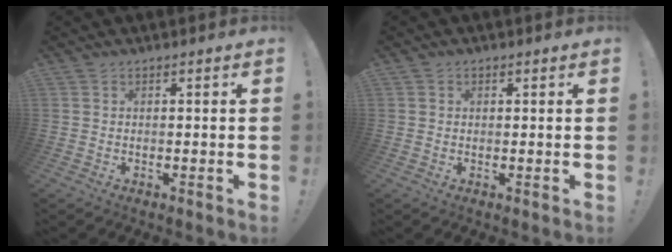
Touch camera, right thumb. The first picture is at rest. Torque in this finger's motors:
{"motor_torque": [-0.08, -0.21, -0.17, 0.08, -0.02]}